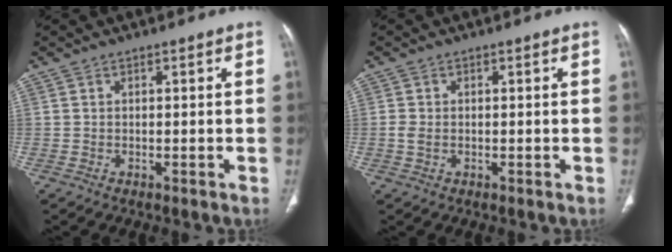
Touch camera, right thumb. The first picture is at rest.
{"total": 1.8, "force": [-0.3, 1.2, 1.3], "torque": [-0.036, 0.004, -0.006]}